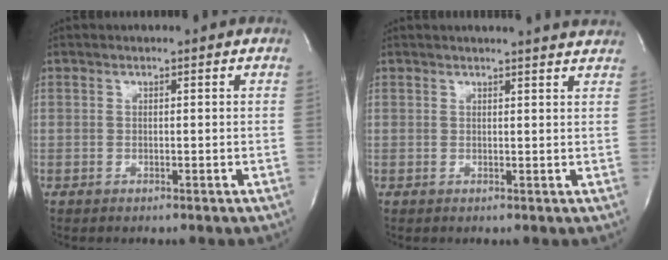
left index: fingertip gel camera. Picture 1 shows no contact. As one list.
[{"total": 7.4, "force": [7.1, -0.3, 2.0], "torque": [-0.026, -0.001, 0.065]}]